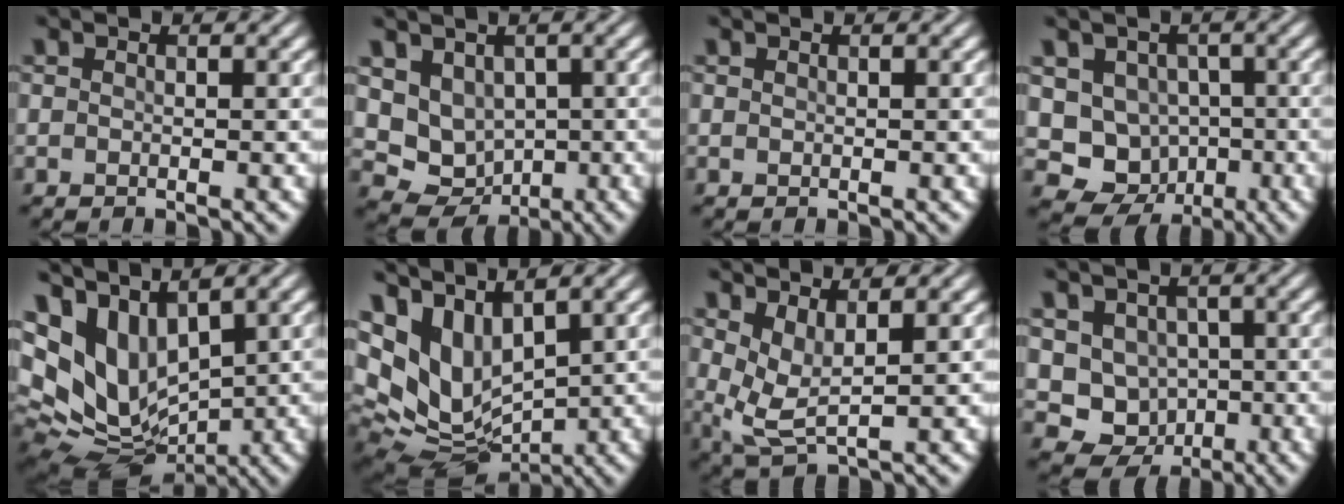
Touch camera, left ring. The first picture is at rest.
{"total": 5.5, "force": [1.3, 4.6, 2.8], "torque": [-0.057, -0.011, 0.033]}
{"total": 0.0}
{"total": 7.3, "force": [-0.8, 6.6, 3.1], "torque": [-0.038, -0.012, -0.022]}
{"total": 11.5, "force": [3.1, 7.6, 8.0], "torque": [-0.165, 0.002, 0.091]}
{"total": 10.4, "force": [3.1, 6.5, 7.4], "torque": [-0.146, -0.006, 0.088]}
{"total": 3.2, "force": [1.4, 1.1, 2.7], "torque": [-0.061, -0.011, 0.032]}
{"total": 5.9, "force": [0.1, 5.3, 2.7], "torque": [-0.031, -0.014, -0.002]}